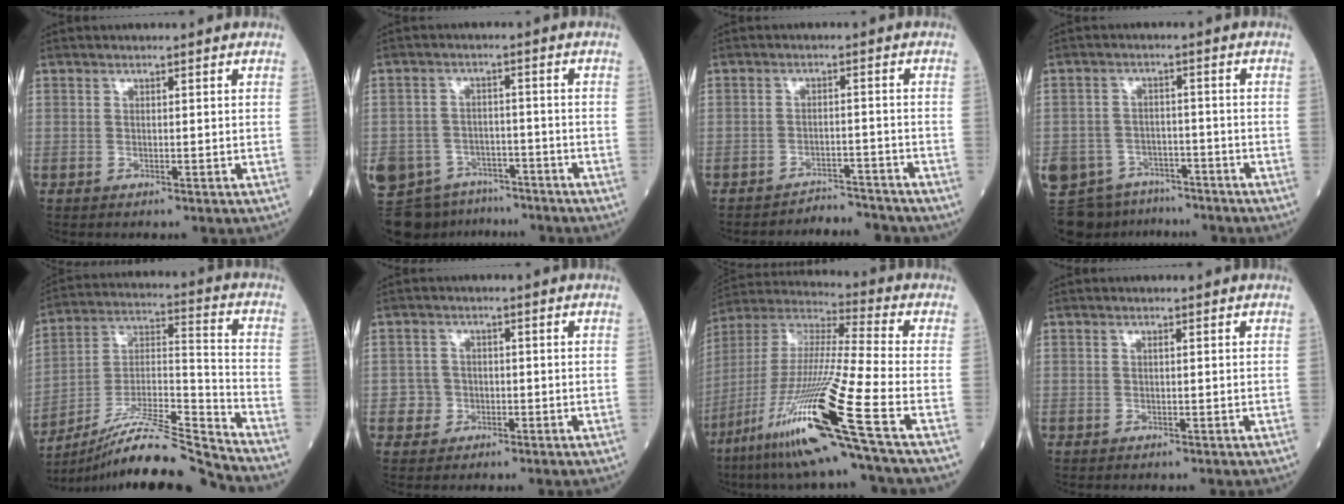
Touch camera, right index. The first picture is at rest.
{"total": 11.5, "force": [-8.5, 7.3, 2.7], "torque": [-0.062, 0.016, -0.119]}
{"total": 5.3, "force": [-5.2, 0.5, -1.0], "torque": [0.021, 0.008, -0.076]}
{"total": 10.8, "force": [-8.2, 6.7, 2.0], "torque": [-0.047, 0.016, -0.113]}
{"total": 16.3, "force": [-14.9, -1.8, 6.3], "torque": [-0.106, 0.027, -0.268]}
{"total": 2.3, "force": [-0.4, 2.3, -0.1], "torque": [0.013, 0.012, -0.012]}
{"total": 22.5, "force": [-11.2, -1.3, 19.4], "torque": [-0.406, -0.050, -0.218]}
{"total": 0.0}